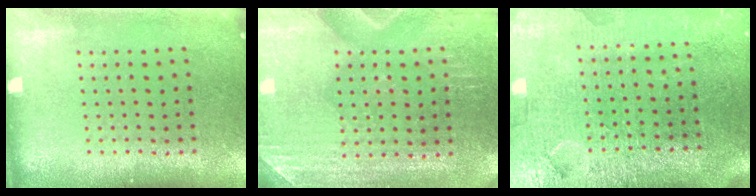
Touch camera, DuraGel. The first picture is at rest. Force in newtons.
{"total": 3.0, "press": 2.9, "slide": 0.2}
{"total": 3.8, "press": 3.5, "slide": 1.5}